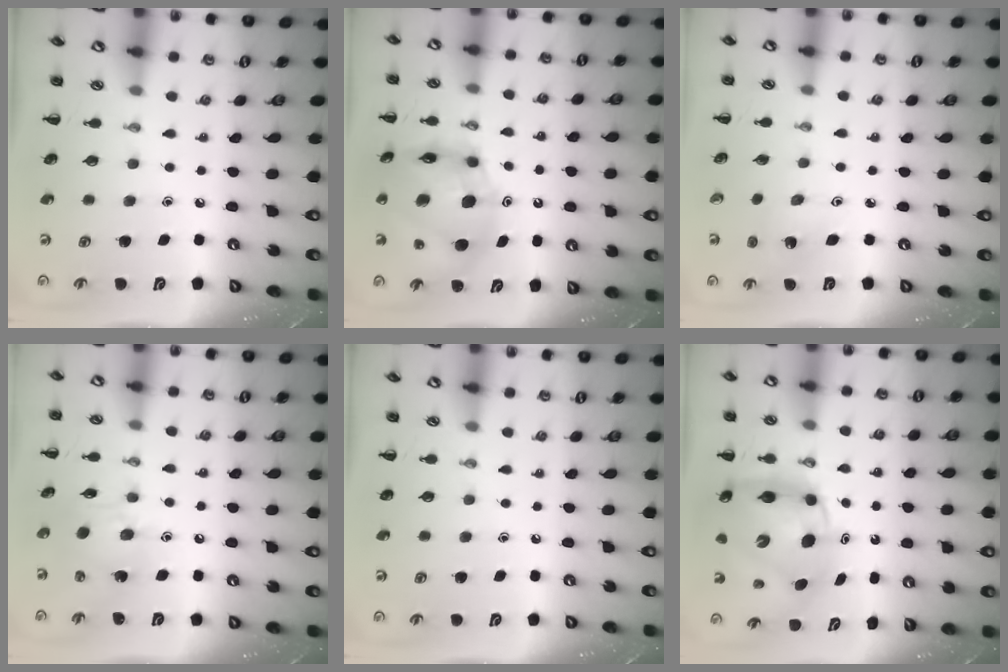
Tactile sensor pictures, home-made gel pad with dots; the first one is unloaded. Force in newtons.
{"total": 12.7, "press": 12.2, "slide": 3.4}
{"total": 2.7, "press": 2.6, "slide": 0.9}
{"total": 6.9, "press": 6.9, "slide": 0.5}
{"total": 0.0}
{"total": 8.3, "press": 7.9, "slide": 2.5}